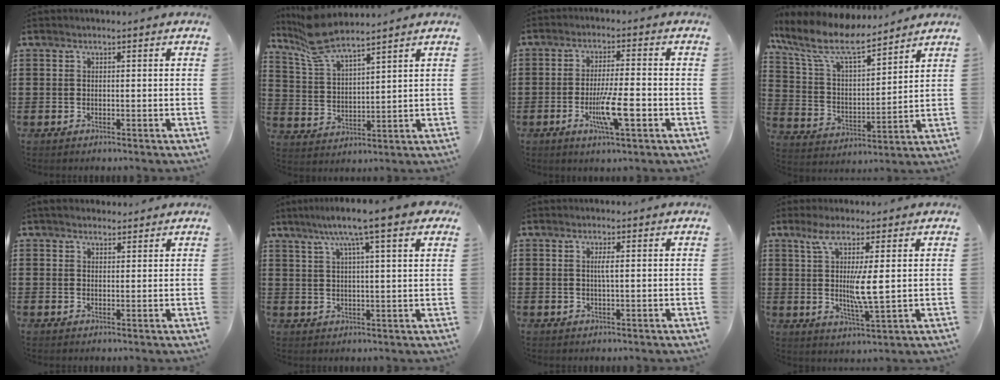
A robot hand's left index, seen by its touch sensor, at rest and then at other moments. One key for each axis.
{"total": 8.0, "fx": 7.1, "fy": 1.3, "fz": 3.5, "tx": -0.093, "ty": -0.017, "tz": 0.132}
{"total": 7.8, "fx": -2.5, "fy": 1.2, "fz": 7.3, "tx": -0.143, "ty": -0.012, "tz": -0.048}
{"total": 9.8, "fx": 8.1, "fy": 2.3, "fz": 5.0, "tx": -0.132, "ty": -0.039, "tz": 0.139}
{"total": 2.1, "fx": 1.8, "fy": 1.0, "fz": 0.3, "tx": -0.011, "ty": 0.006, "tz": 0.035}
{"total": 8.2, "fx": 5.5, "fy": 0.6, "fz": 6.1, "tx": -0.127, "ty": -0.007, "tz": 0.090}
{"total": 1.8, "fx": 0.3, "fy": 0.1, "fz": 1.7, "tx": -0.036, "ty": -0.001, "tz": 0.004}
{"total": 6.9, "fx": 1.8, "fy": 0.3, "fz": 6.6, "tx": -0.129, "ty": -0.006, "tz": 0.027}